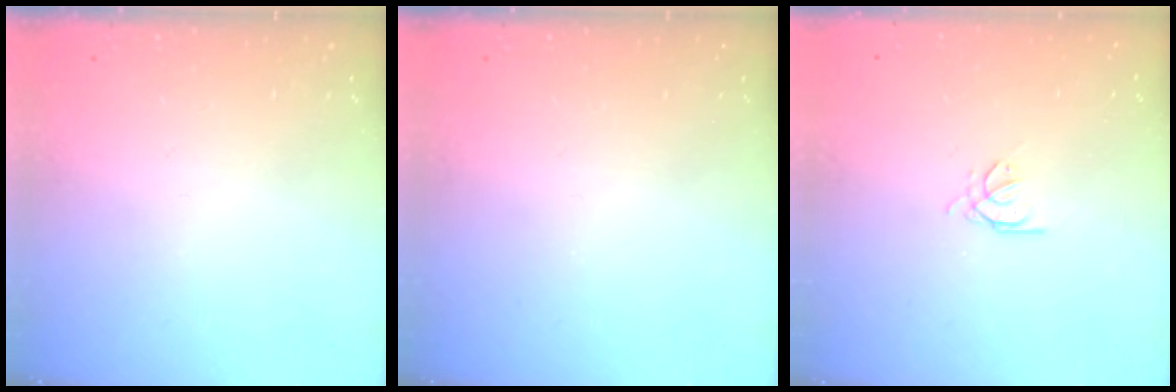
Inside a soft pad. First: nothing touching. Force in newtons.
{"total": 0.0}
{"total": 1.4, "press": 1.3, "slide": 0.3}